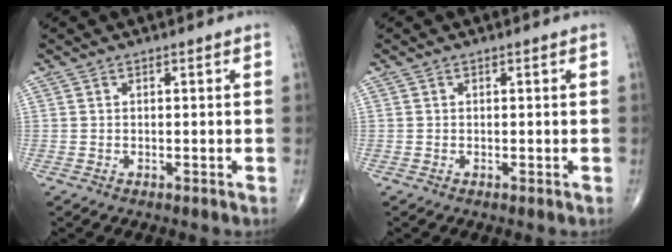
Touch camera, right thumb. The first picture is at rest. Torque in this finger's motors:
{"motor_torque": [0.19, 0.16, -0.06, -0.47, -0.01]}